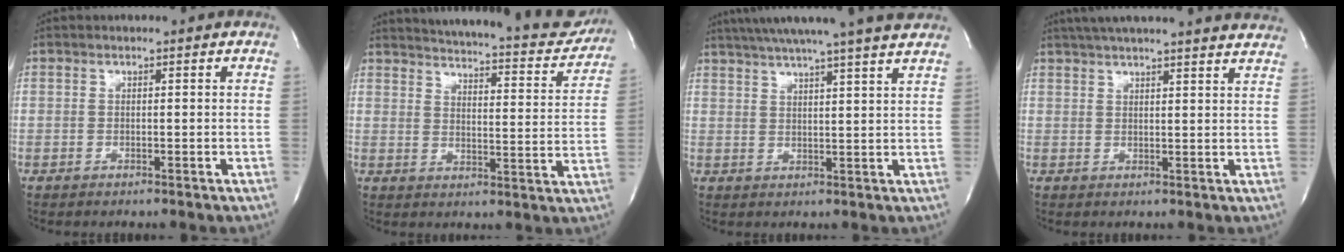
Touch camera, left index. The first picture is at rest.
{"total": 23.7, "force": [21.9, 4.4, 8.0], "torque": [-0.122, -0.055, 0.260]}
{"total": 17.8, "force": [15.6, -0.9, 8.4], "torque": [-0.146, 0.002, 0.210]}
{"total": 22.1, "force": [20.1, 1.1, 9.0], "torque": [-0.146, 0.006, 0.254]}